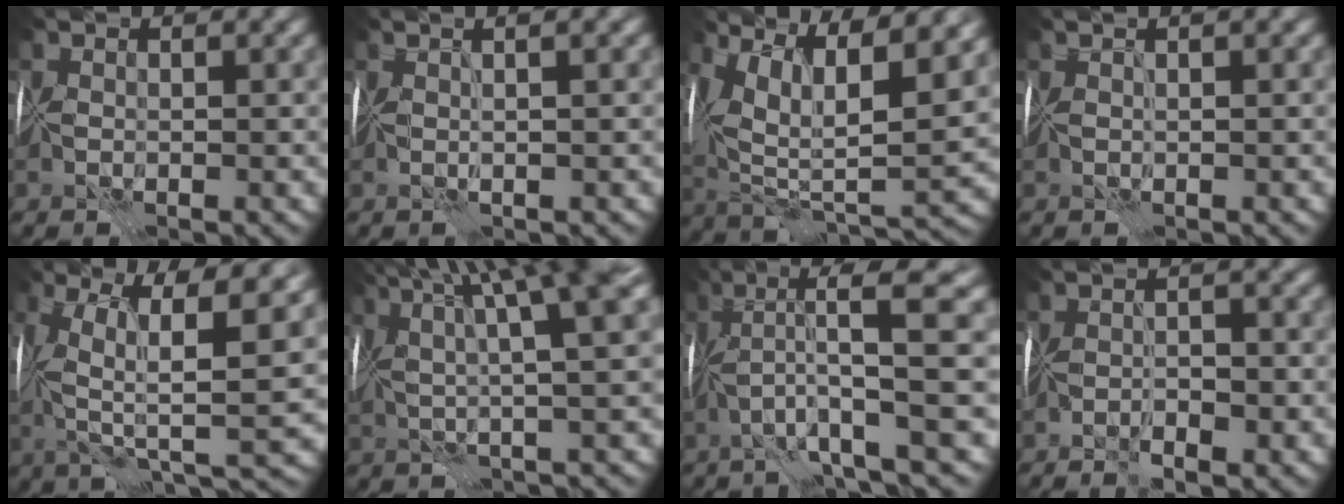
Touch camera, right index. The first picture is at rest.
{"total": 2.7, "force": [1.2, 0.5, 2.4], "torque": [-0.017, 0.016, -0.005]}
{"total": 13.5, "force": [5.7, 5.6, 10.9], "torque": [-0.177, 0.009, 0.106]}
{"total": 0.9, "force": [0.6, -0.4, 0.6], "torque": [-0.006, 0.005, 0.011]}
{"total": 11.4, "force": [2.2, 3.3, 10.7], "torque": [-0.194, 0.007, 0.038]}
{"total": 10.0, "force": [4.1, 1.3, 9.0], "torque": [-0.125, 0.024, 0.064]}
{"total": 8.2, "force": [0.8, 0.2, 8.2], "torque": [-0.118, 0.022, 0.013]}
{"total": 2.6, "force": [-1.9, 0.4, 1.7], "torque": [-0.021, 0.000, -0.032]}